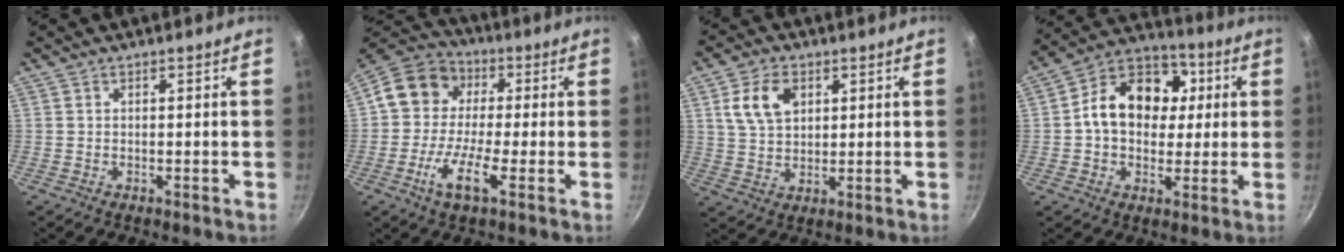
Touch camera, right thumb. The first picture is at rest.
{"total": 13.6, "force": [-2.1, 8.8, 10.2], "torque": [-0.166, 0.041, -0.060]}
{"total": 8.6, "force": [3.1, 5.7, 5.6], "torque": [-0.091, -0.004, 0.058]}
{"total": 15.8, "force": [2.0, 12.0, 10.0], "torque": [-0.127, 0.023, 0.012]}